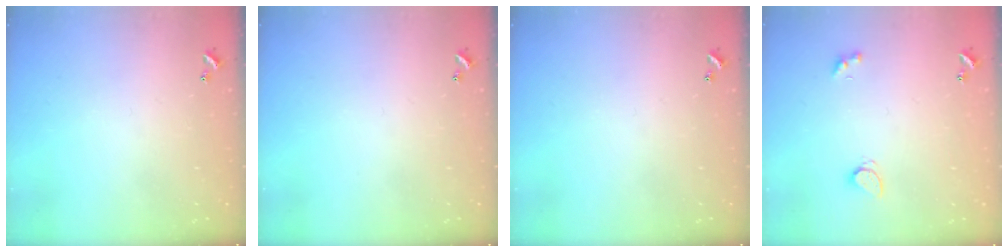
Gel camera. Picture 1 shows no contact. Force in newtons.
{"total": 0.0}
{"total": 0.0}
{"total": 2.0, "press": 2.0, "slide": 0.4}